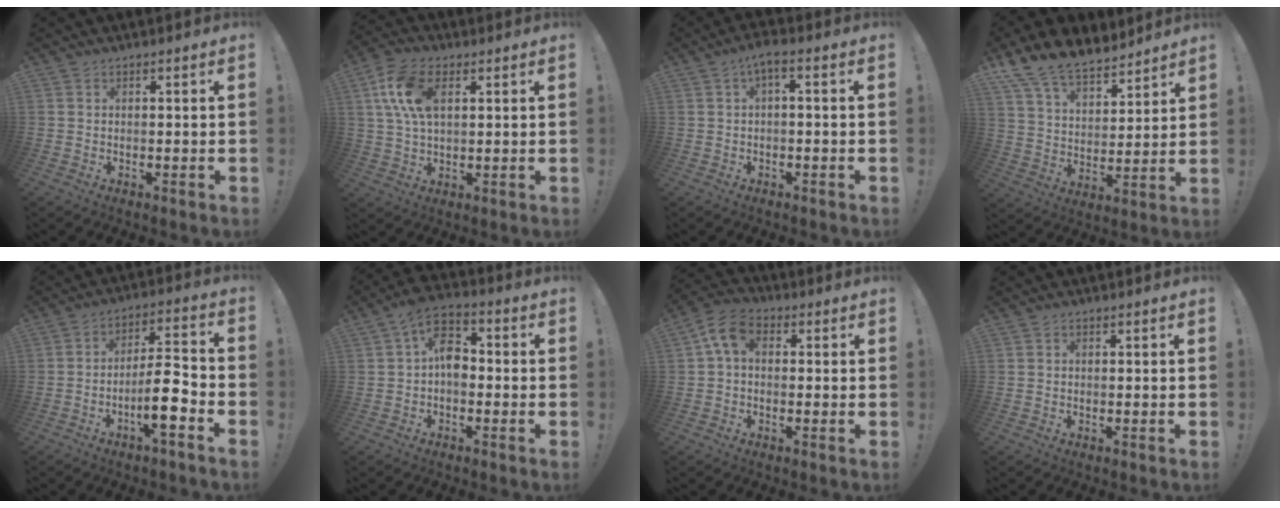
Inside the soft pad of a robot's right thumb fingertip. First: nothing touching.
{"total": 12.9, "force": [3.9, 7.6, 9.7], "torque": [-0.207, 0.006, 0.073]}
{"total": 3.4, "force": [-0.1, 0.8, 3.3], "torque": [-0.067, 0.001, 0.000]}
{"total": 12.7, "force": [10.7, 5.3, 4.2], "torque": [-0.086, -0.081, 0.201]}
{"total": 12.0, "force": [-5.3, 2.9, 10.4], "torque": [-0.173, 0.025, -0.092]}
{"total": 9.3, "force": [0.2, 5.9, 7.2], "torque": [-0.135, 0.009, 0.007]}
{"total": 7.6, "force": [1.4, 5.0, 5.6], "torque": [-0.109, 0.012, 0.033]}
{"total": 0.0}